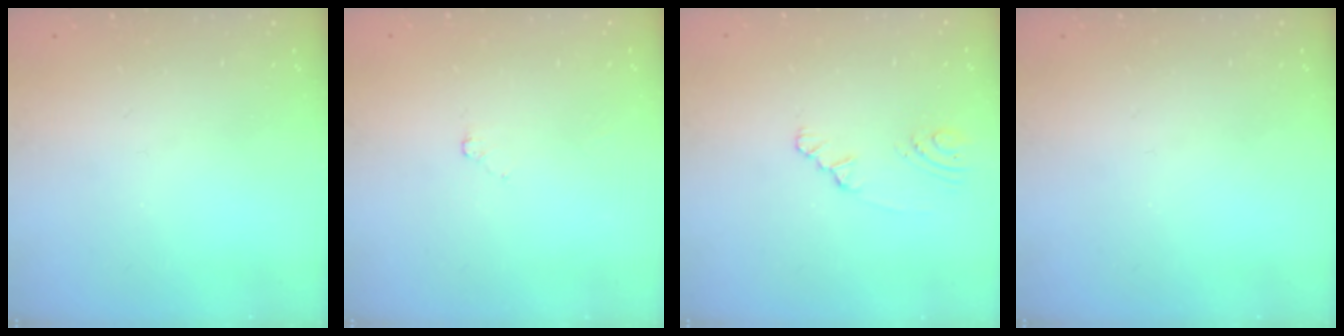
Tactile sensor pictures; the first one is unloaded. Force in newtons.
{"total": 1.3, "press": 1.3, "slide": 0.3}
{"total": 1.6, "press": 1.6, "slide": 0.3}
{"total": 0.0}